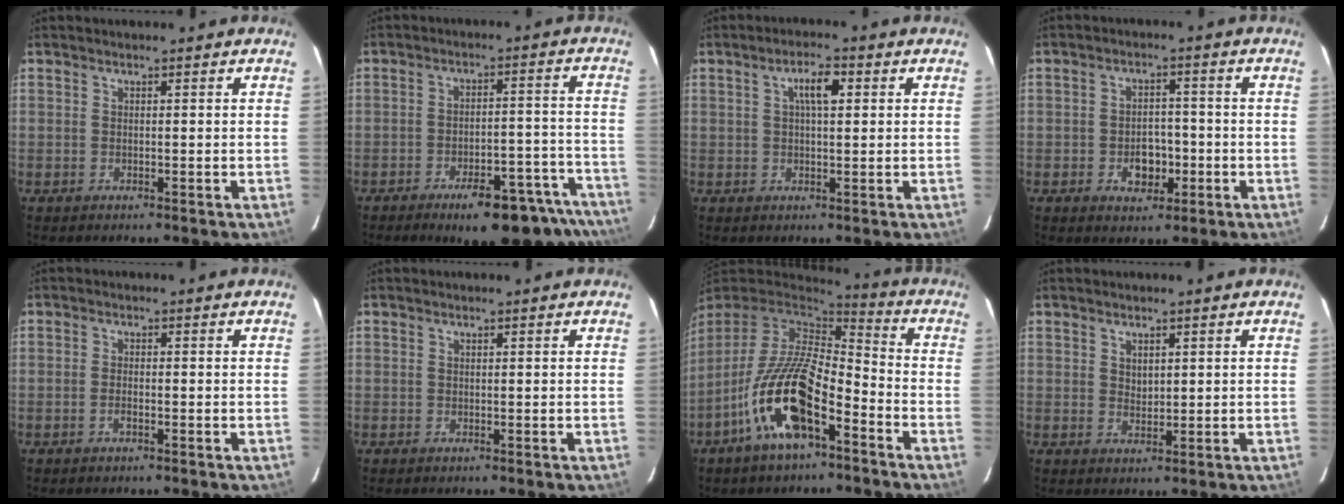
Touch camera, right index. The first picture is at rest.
{"total": 16.9, "force": [-13.5, 4.6, 9.1], "torque": [-0.106, 0.016, -0.164]}
{"total": 4.5, "force": [1.3, 1.5, 4.0], "torque": [-0.069, 0.011, 0.023]}
{"total": 5.6, "force": [-2.0, 4.0, 3.4], "torque": [-0.064, 0.006, -0.022]}
{"total": 1.5, "force": [-0.9, 0.6, 1.1], "torque": [-0.024, 0.001, -0.016]}
{"total": 0.0}
{"total": 17.7, "force": [-9.0, 6.6, 13.8], "torque": [-0.278, -0.023, -0.173]}
{"total": 2.0, "force": [1.1, 1.4, 0.9], "torque": [-0.010, 0.001, 0.021]}